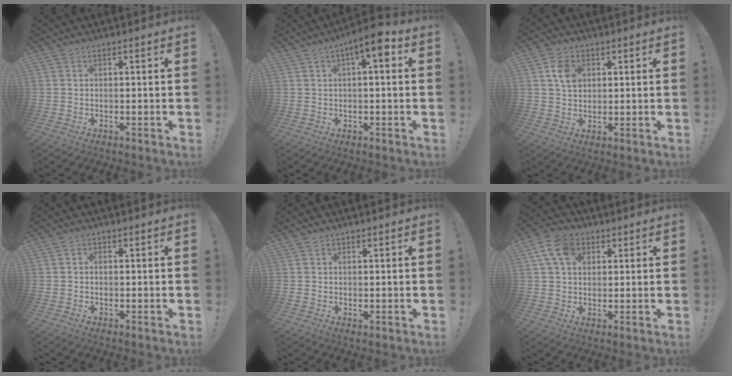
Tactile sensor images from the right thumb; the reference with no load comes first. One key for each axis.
{"total": 6.1, "fx": 2.0, "fy": 1.2, "fz": 5.6, "tx": -0.090, "ty": -0.007, "tz": 0.029}
{"total": 6.3, "fx": 2.1, "fy": 4.7, "fz": 3.6, "tx": -0.052, "ty": 0.003, "tz": 0.040}
{"total": 0.8, "fx": -0.3, "fy": 0.7, "fz": 0.4, "tx": -0.010, "ty": 0.004, "tz": -0.005}
{"total": 0.6, "fx": 0.3, "fy": 0.5, "fz": 0.2, "tx": 0.001, "ty": -0.002, "tz": 0.006}
{"total": 10.4, "fx": 4.0, "fy": 7.1, "fz": 6.5, "tx": -0.117, "ty": 0.000, "tz": 0.078}